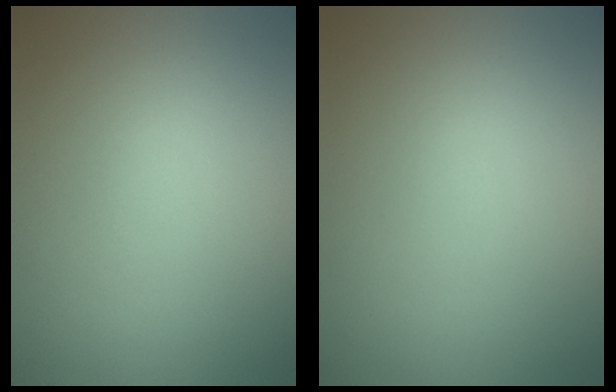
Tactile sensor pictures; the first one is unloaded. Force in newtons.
{"total": 0.0}